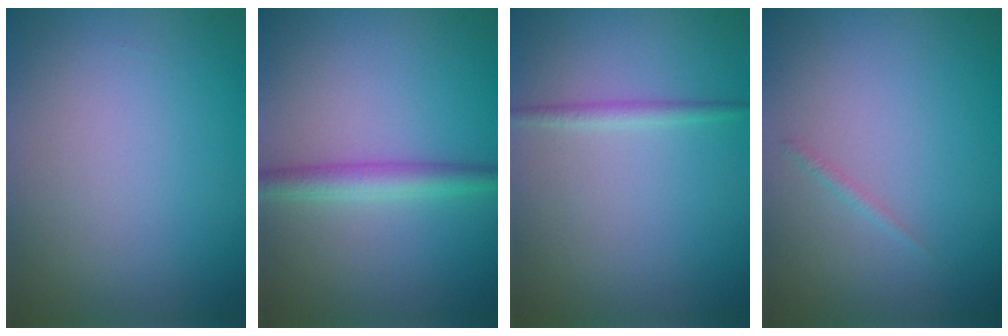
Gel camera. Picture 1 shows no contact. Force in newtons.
{"total": 2.6, "press": 2.6, "slide": 0.1}
{"total": 1.1, "press": 1.1, "slide": 0.1}
{"total": 0.5, "press": 0.5, "slide": 0.0}